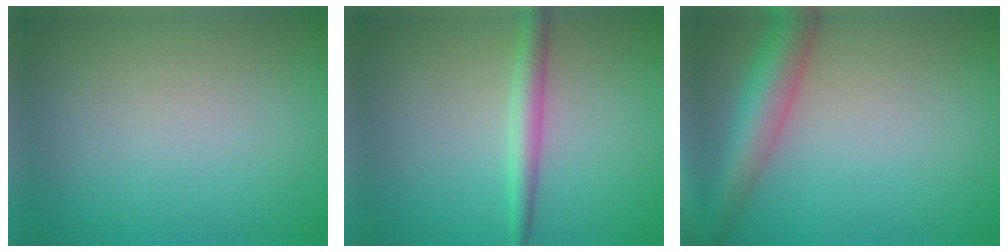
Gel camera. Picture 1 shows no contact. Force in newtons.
{"total": 2.4, "press": 2.4, "slide": 0.0}
{"total": 5.3, "press": 5.3, "slide": 0.2}